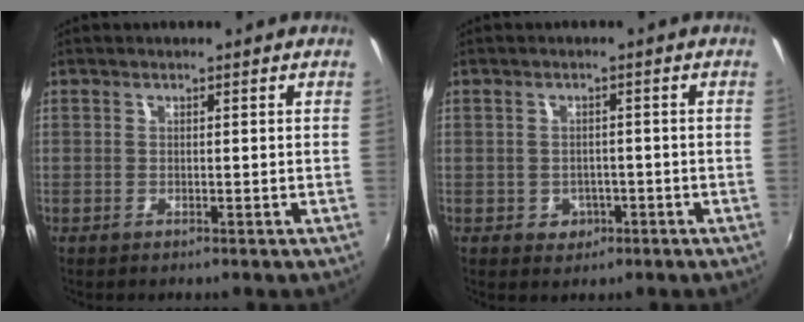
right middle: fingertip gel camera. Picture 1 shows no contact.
{"total": 3.4, "force": [-1.2, 3.0, 0.9], "torque": [-0.023, 0.002, -0.010]}